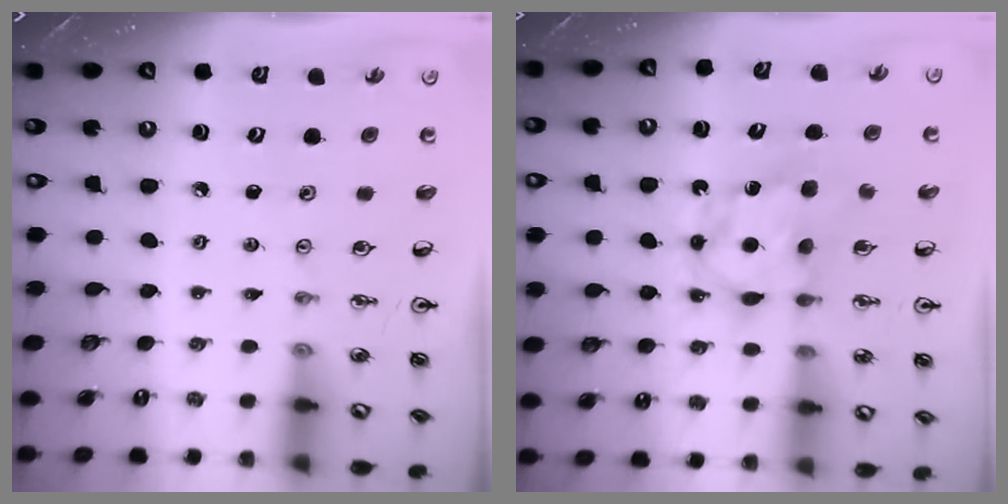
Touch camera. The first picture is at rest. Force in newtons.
{"total": 7.2, "press": 7.2, "slide": 0.4}